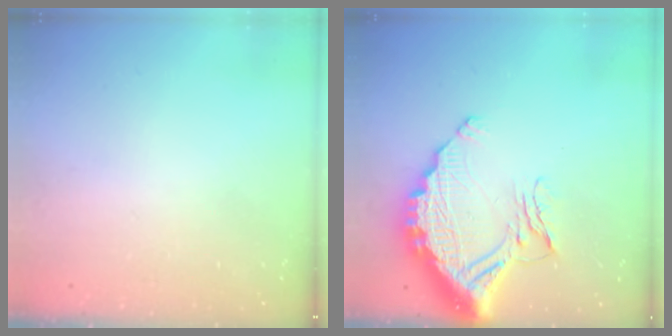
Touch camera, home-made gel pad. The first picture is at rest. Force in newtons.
{"total": 16.3, "press": 16.3, "slide": 1.0}